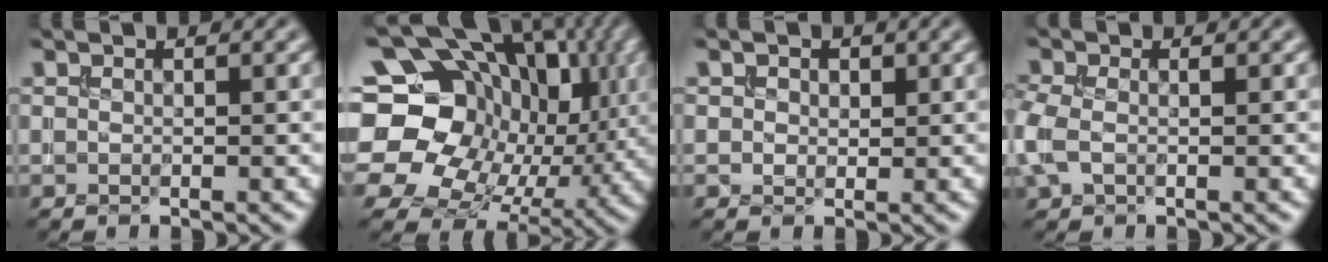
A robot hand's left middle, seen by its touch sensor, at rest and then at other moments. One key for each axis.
{"total": 21.4, "fx": 4.5, "fy": 17.6, "fz": 11.3, "tx": -0.219, "ty": 0.028, "tz": 0.068}
{"total": 1.3, "fx": 0.6, "fy": 1.1, "fz": 0.4, "tx": -0.006, "ty": -0.006, "tz": 0.004}
{"total": 2.9, "fx": -0.4, "fy": 1.9, "fz": 2.1, "tx": -0.061, "ty": 0.001, "tz": -0.015}